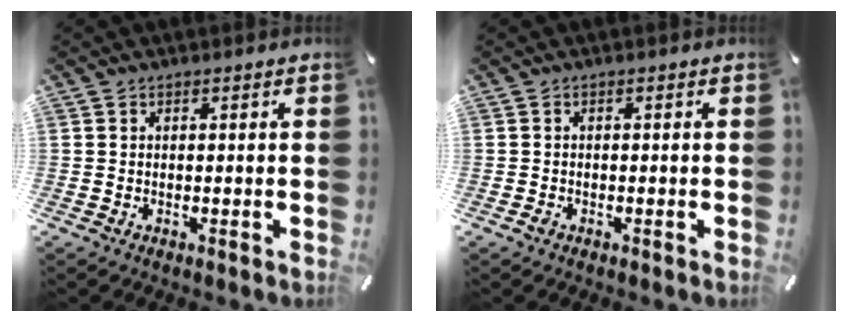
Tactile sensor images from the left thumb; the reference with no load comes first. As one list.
[{"total": 0.7, "force": [-0.5, 0.3, 0.3], "torque": [-0.005, 0.000, -0.011]}]